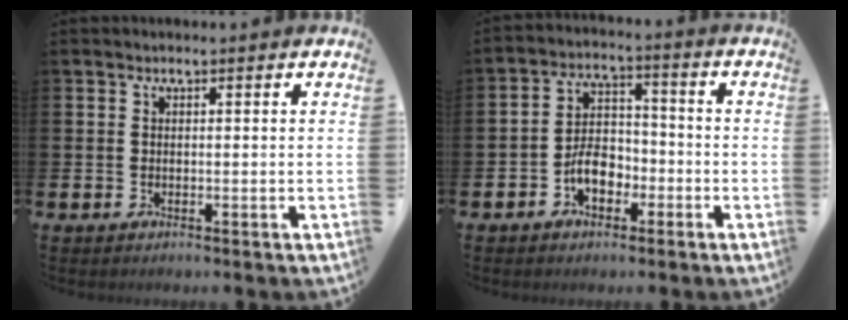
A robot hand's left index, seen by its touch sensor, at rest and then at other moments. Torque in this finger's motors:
{"motor_torque": [1.42, 0.71, 0.17, 0.16]}